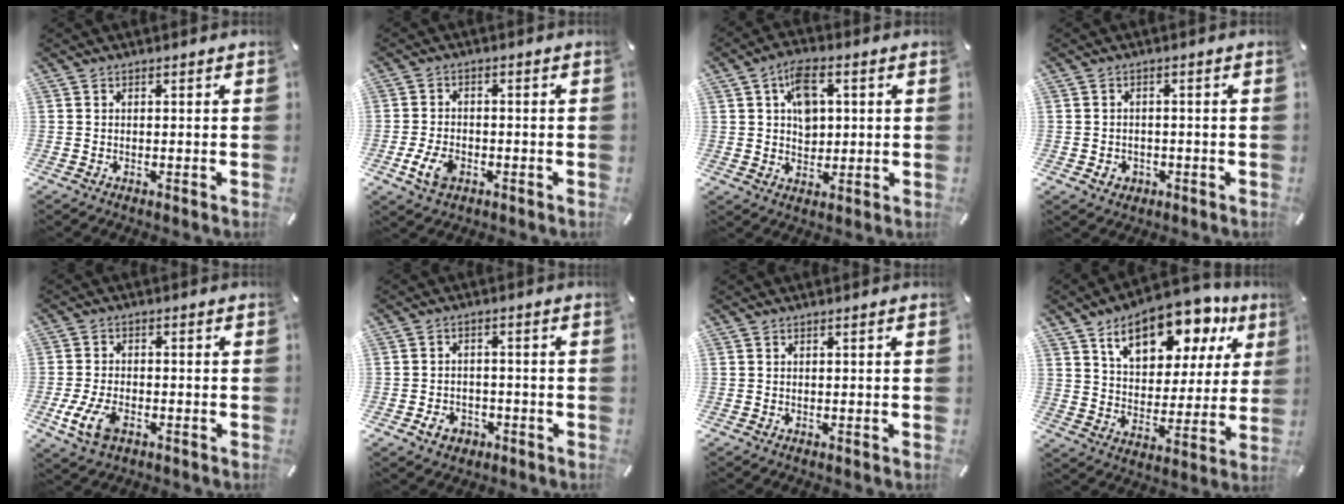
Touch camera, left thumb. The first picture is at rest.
{"total": 6.1, "force": [-2.5, 4.0, 3.8], "torque": [-0.093, 0.005, -0.049]}
{"total": 8.4, "force": [2.0, 6.1, 5.5], "torque": [-0.074, 0.000, 0.034]}
{"total": 3.0, "force": [-0.9, 2.8, 0.8], "torque": [-0.007, 0.001, -0.019]}
{"total": 8.3, "force": [-3.2, 5.0, 5.8], "torque": [-0.143, 0.001, -0.061]}
{"total": 5.0, "force": [-2.3, 4.0, 1.7], "torque": [-0.031, 0.005, -0.043]}
{"total": 0.0}
{"total": 18.1, "force": [11.4, 9.7, 10.1], "torque": [-0.159, -0.057, 0.194]}